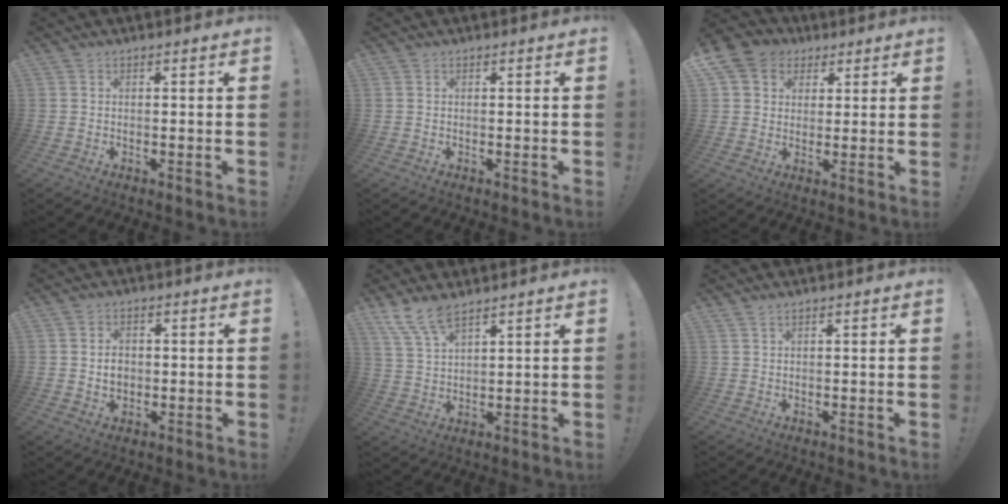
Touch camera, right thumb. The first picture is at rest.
{"total": 0.0}
{"total": 9.1, "force": [3.6, 7.7, 3.1], "torque": [-0.046, -0.011, 0.075]}
{"total": 4.3, "force": [0.0, 3.5, 2.5], "torque": [-0.019, -0.003, -0.004]}
{"total": 7.8, "force": [6.4, 2.4, 3.8], "torque": [-0.081, -0.029, 0.123]}
{"total": 1.0, "force": [0.9, 0.4, 0.3], "torque": [-0.008, 0.000, 0.018]}